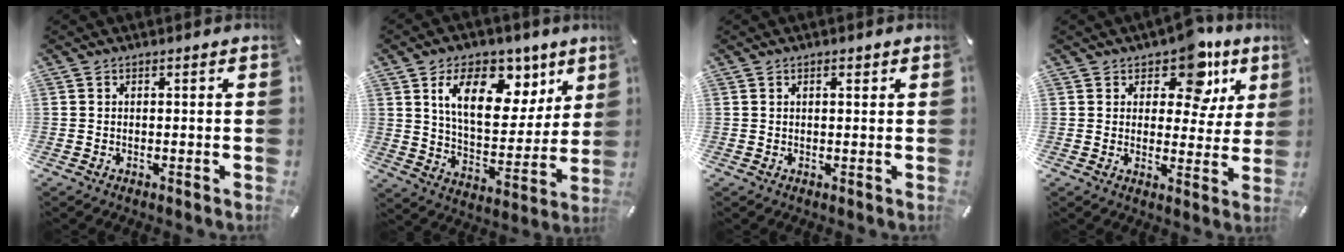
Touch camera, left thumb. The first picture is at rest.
{"total": 17.5, "force": [9.4, 9.9, 11.0], "torque": [-0.170, -0.038, 0.160]}
{"total": 1.3, "force": [0.6, 0.5, 1.1], "torque": [-0.022, 0.003, 0.009]}
{"total": 12.1, "force": [7.4, 6.5, 7.0], "torque": [-0.090, -0.042, 0.126]}